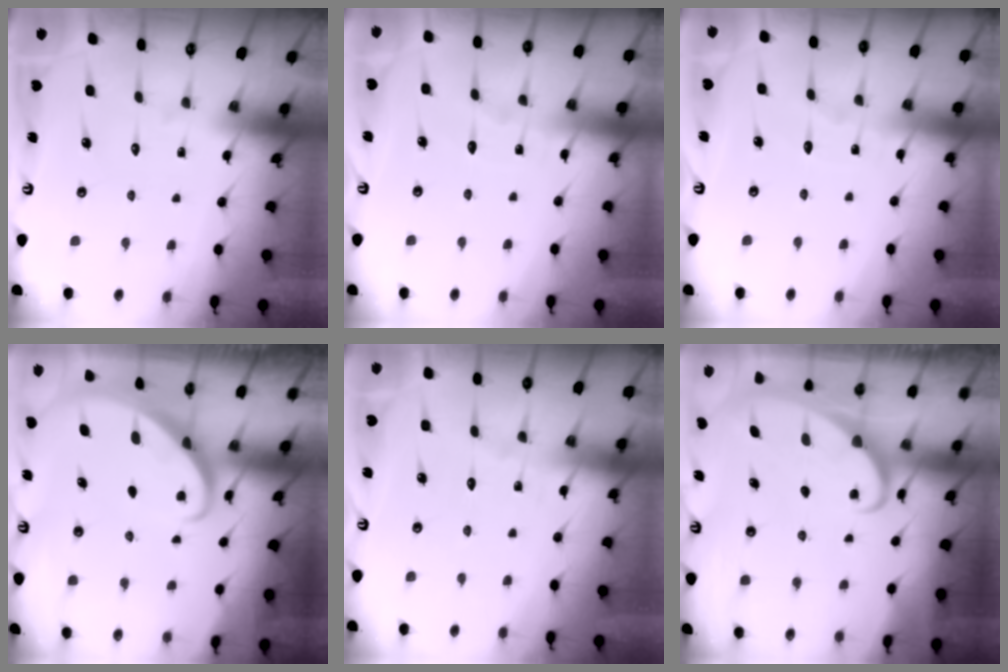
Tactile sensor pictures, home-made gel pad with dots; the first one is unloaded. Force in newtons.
{"total": 3.0, "press": 3.0, "slide": 0.3}
{"total": 3.0, "press": 3.0, "slide": 0.3}
{"total": 2.2, "press": 2.2, "slide": 0.3}
{"total": 2.7, "press": 2.7, "slide": 0.3}
{"total": 2.3, "press": 2.3, "slide": 0.3}